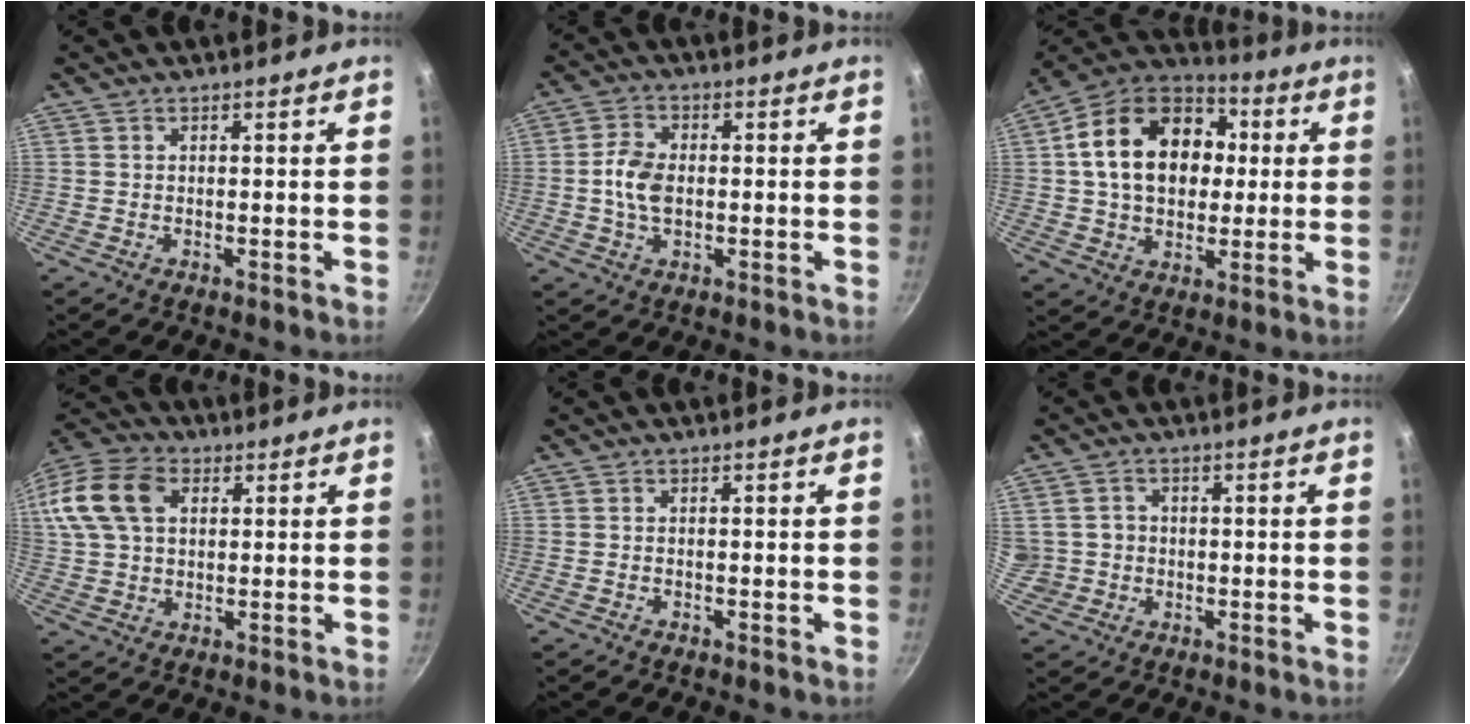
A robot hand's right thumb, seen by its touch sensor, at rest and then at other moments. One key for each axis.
{"total": 6.3, "fx": -0.5, "fy": 4.0, "fz": 4.8, "tx": -0.090, "ty": 0.010, "tz": -0.014}
{"total": 20.3, "fx": 3.0, "fy": 14.9, "fz": 13.5, "tx": -0.206, "ty": 0.029, "tz": 0.039}
{"total": 18.2, "fx": 5.1, "fy": 13.0, "fz": 11.8, "tx": -0.262, "ty": 0.030, "tz": 0.084}
{"total": 0.0}
{"total": 5.2, "fx": -0.3, "fy": 5.0, "fz": 1.6, "tx": -0.013, "ty": 0.012, "tz": 0.001}